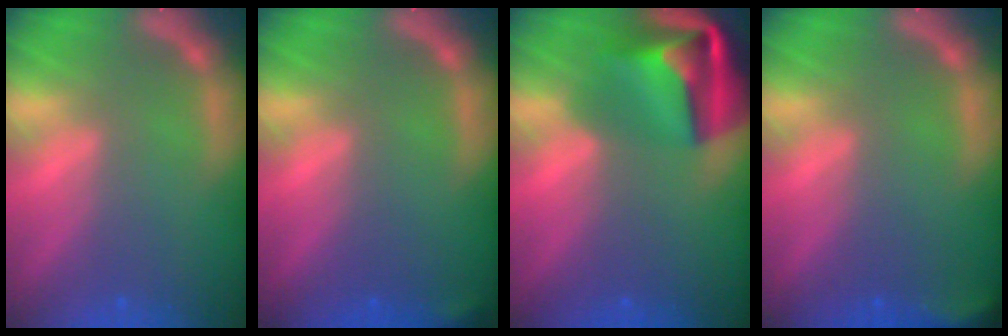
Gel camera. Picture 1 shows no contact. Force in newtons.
{"total": 0.9}
{"total": 10.1}
{"total": 2.9}